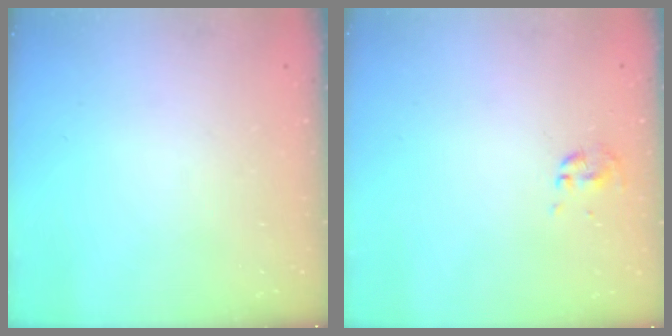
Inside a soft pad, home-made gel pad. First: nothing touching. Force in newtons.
{"total": 0.0}